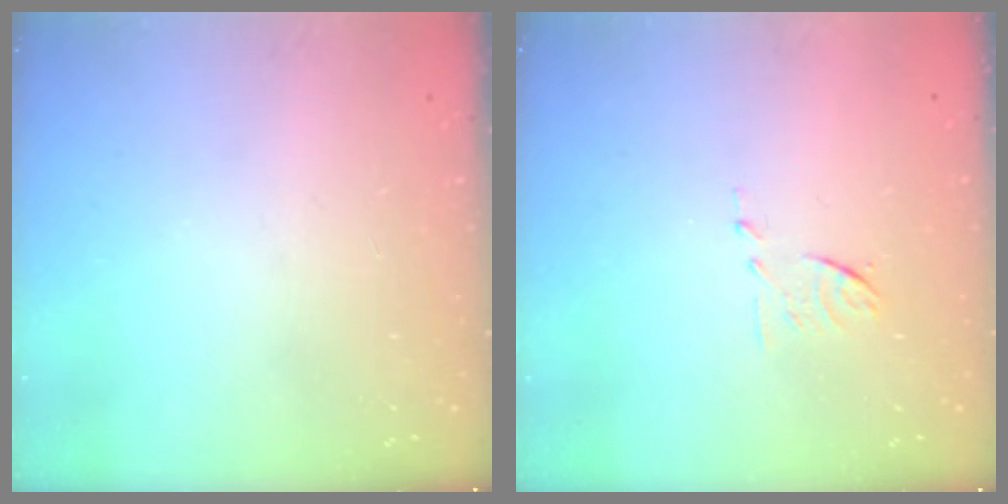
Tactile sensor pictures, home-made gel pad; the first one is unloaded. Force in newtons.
{"total": 6.2, "press": 6.2, "slide": 0.7}